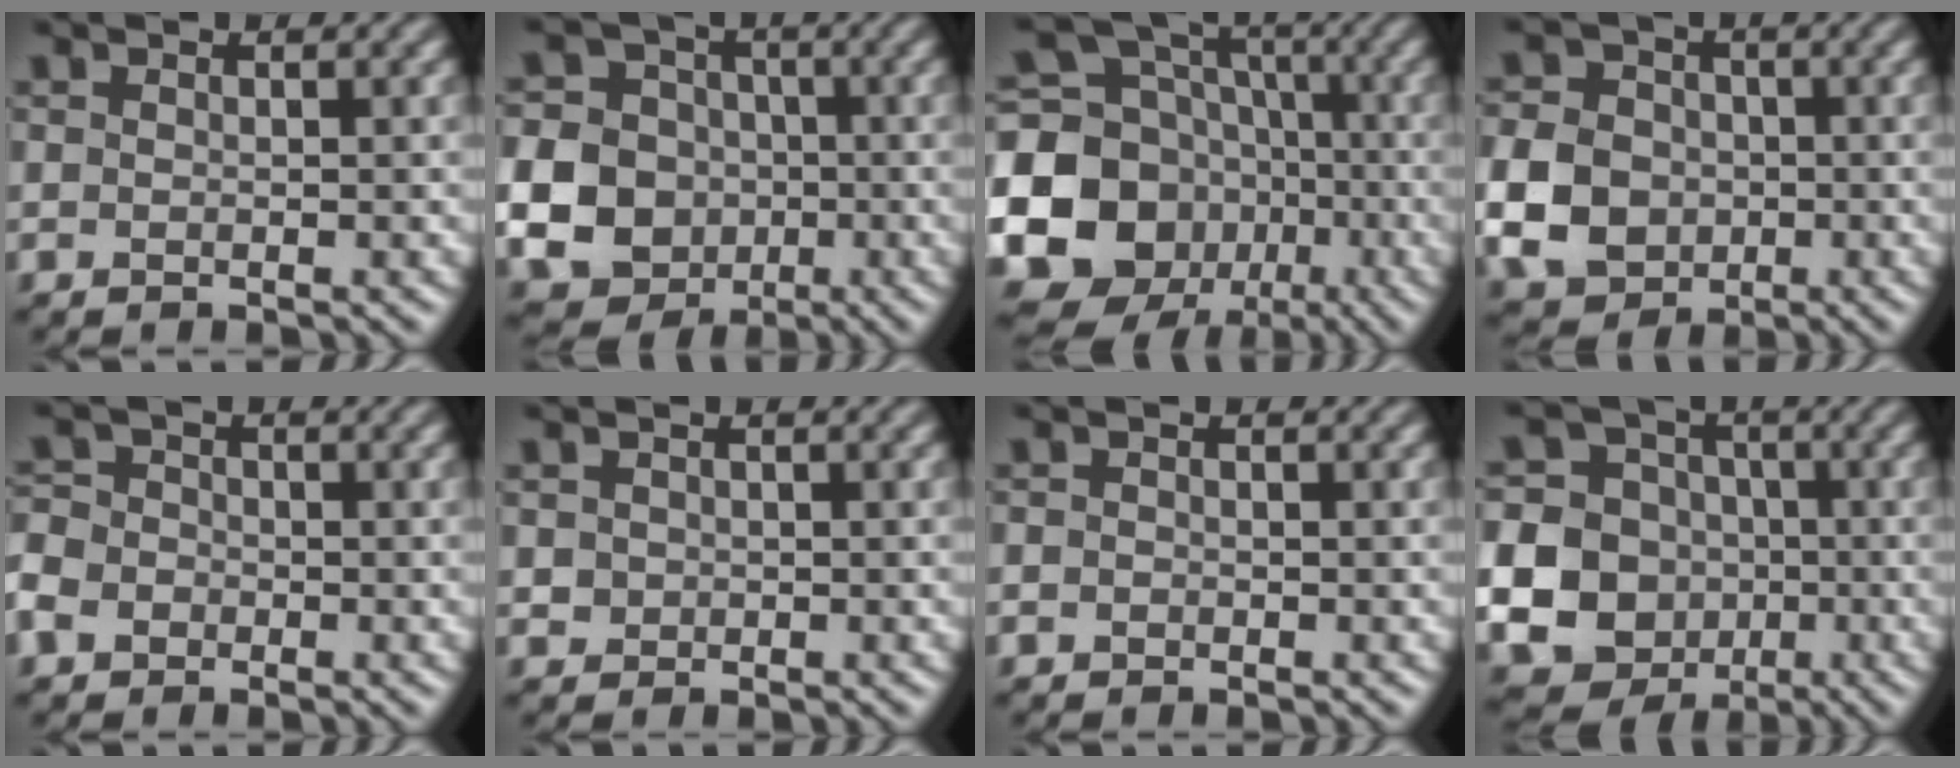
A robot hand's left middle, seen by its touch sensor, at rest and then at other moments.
{"total": 14.0, "force": [-3.3, 13.1, 3.6], "torque": [-0.115, -0.016, -0.082]}
{"total": 16.2, "force": [-3.8, 14.5, 6.1], "torque": [-0.151, -0.019, -0.084]}
{"total": 6.5, "force": [-1.3, 5.6, 2.9], "torque": [-0.071, 0.004, -0.040]}
{"total": 2.9, "force": [-1.4, 2.4, 0.8], "torque": [-0.019, 0.008, -0.041]}
{"total": 1.0, "force": [0.1, 1.0, -0.2], "torque": [0.010, 0.005, -0.001]}
{"total": 0.6, "force": [-0.3, 0.5, -0.1], "torque": [0.005, 0.005, -0.007]}
{"total": 21.2, "force": [-4.9, 20.2, 4.2], "torque": [-0.142, -0.024, -0.114]}